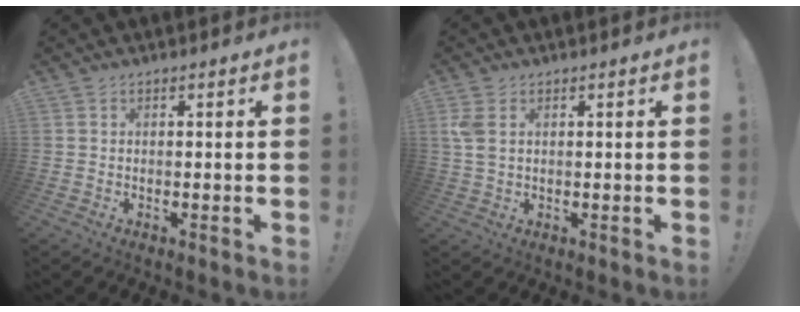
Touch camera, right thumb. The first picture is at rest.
{"total": 4.3, "force": [1.3, 2.4, 3.4], "torque": [-0.080, -0.002, 0.024]}